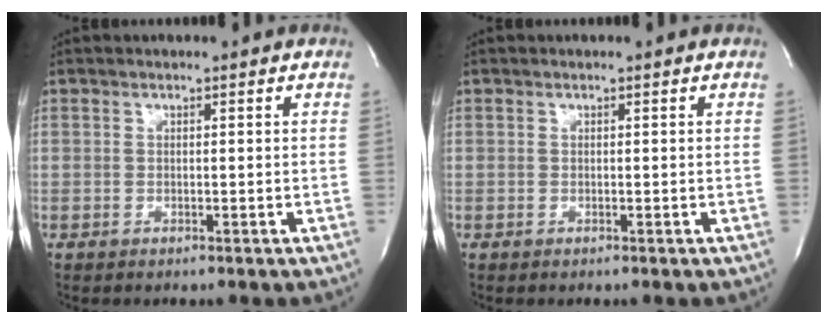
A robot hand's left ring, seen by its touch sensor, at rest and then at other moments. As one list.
[{"total": 0.0}]